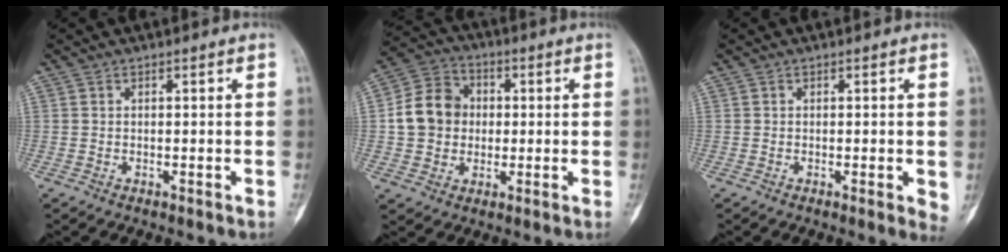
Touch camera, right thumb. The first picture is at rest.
{"total": 10.6, "force": [0.2, 9.3, 5.2], "torque": [-0.070, 0.018, -0.005]}
{"total": 2.7, "force": [-0.2, 0.8, 2.6], "torque": [-0.031, -0.007, -0.005]}